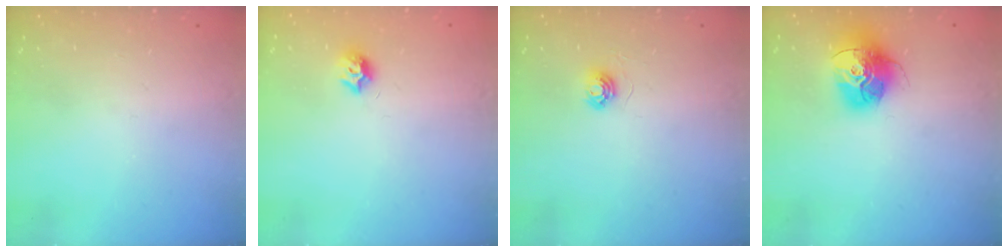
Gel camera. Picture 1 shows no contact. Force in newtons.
{"total": 6.9, "press": 6.9, "slide": 0.3}
{"total": 4.7, "press": 4.7, "slide": 0.3}
{"total": 15.6, "press": 15.5, "slide": 1.4}